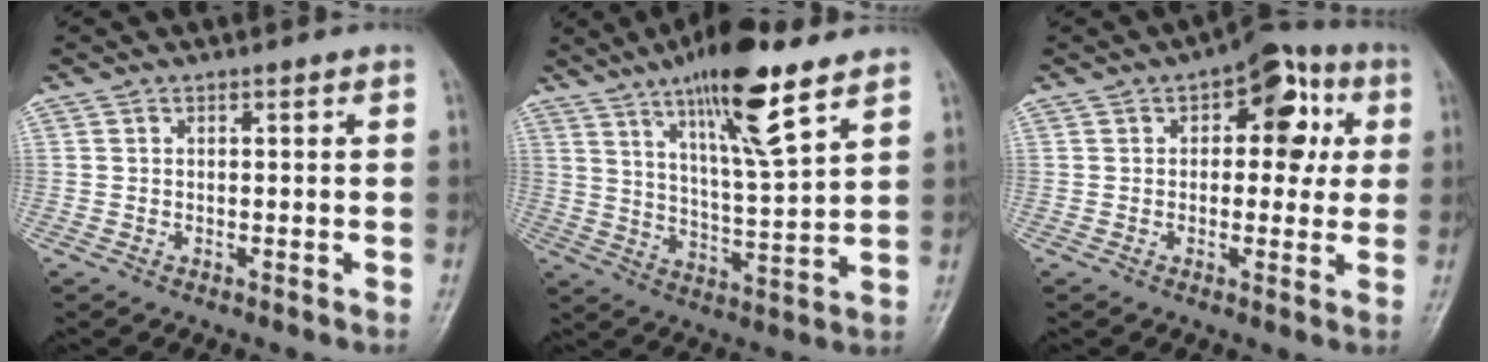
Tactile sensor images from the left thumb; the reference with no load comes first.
{"total": 16.5, "force": [10.7, 2.6, 12.2], "torque": [-0.200, -0.058, 0.189]}
{"total": 10.9, "force": [2.8, 6.3, 8.5], "torque": [-0.057, 0.015, 0.026]}